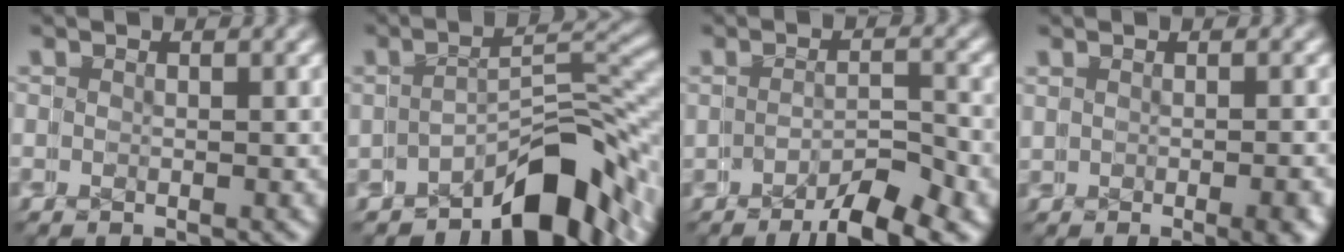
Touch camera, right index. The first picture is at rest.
{"total": 5.1, "force": [-4.1, 0.6, 3.0], "torque": [-0.022, 0.014, -0.068]}
{"total": 3.9, "force": [-3.6, 0.0, 1.5], "torque": [0.013, 0.009, -0.062]}
{"total": 0.9, "force": [-0.5, -0.2, 0.7], "torque": [0.001, 0.000, -0.005]}